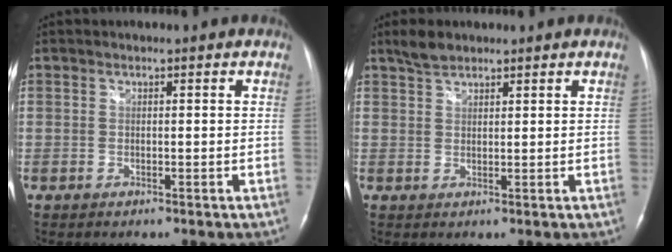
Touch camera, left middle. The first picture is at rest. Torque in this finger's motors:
{"motor_torque": [0.17, -0.08, -0.08, 0.02]}